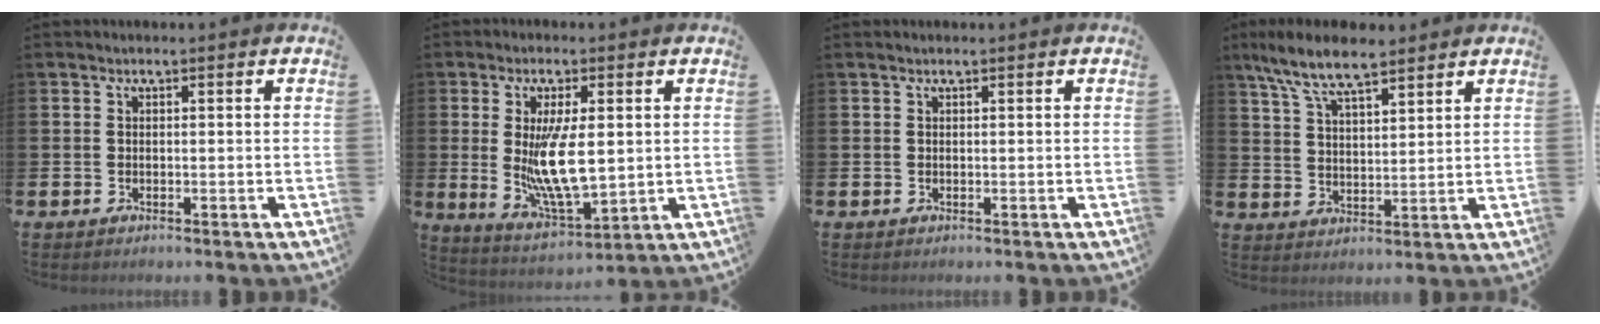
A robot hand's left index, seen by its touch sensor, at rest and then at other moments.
{"total": 8.8, "force": [1.2, 3.2, 8.2], "torque": [-0.154, -0.007, 0.017]}
{"total": 0.0}
{"total": 8.2, "force": [7.1, 2.0, 3.7], "torque": [-0.091, -0.021, 0.129]}